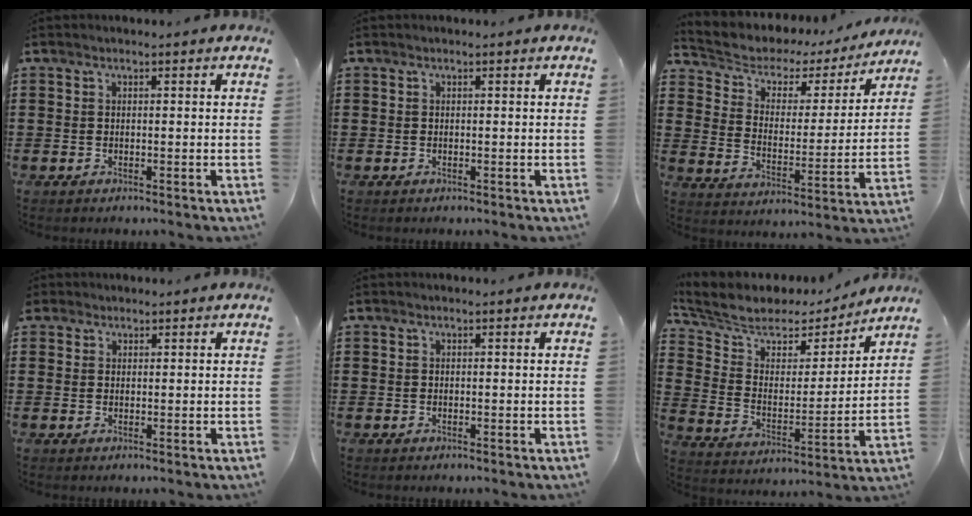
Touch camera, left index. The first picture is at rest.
{"total": 0.0}
{"total": 4.0, "force": [3.1, 2.5, 0.9], "torque": [-0.043, -0.022, 0.043]}
{"total": 1.3, "force": [1.1, 0.8, 0.0], "torque": [-0.005, 0.005, 0.022]}
{"total": 0.0}
{"total": 6.4, "force": [5.5, 2.8, 1.7], "torque": [-0.069, -0.033, 0.093]}